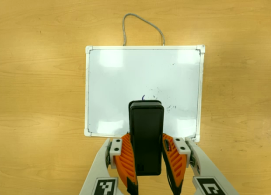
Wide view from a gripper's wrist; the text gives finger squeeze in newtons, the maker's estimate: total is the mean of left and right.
{"total": 9.2, "left": 7.7, "right": 10.8}